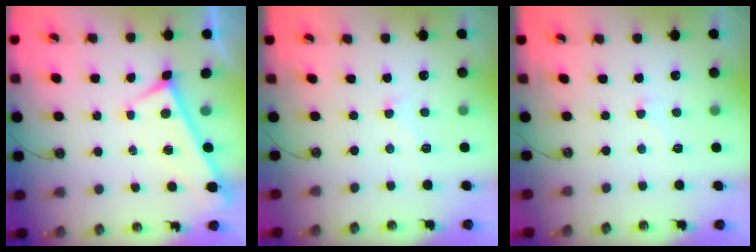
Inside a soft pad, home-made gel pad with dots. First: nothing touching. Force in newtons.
{"total": 2.1, "press": 2.0, "slide": 0.4}
{"total": 2.7, "press": 2.6, "slide": 0.8}